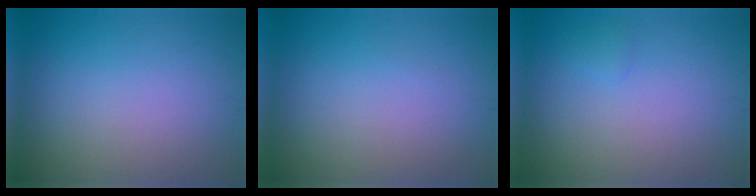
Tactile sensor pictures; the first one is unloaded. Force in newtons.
{"total": 0.0}
{"total": 0.6, "press": 0.6, "slide": 0.1}